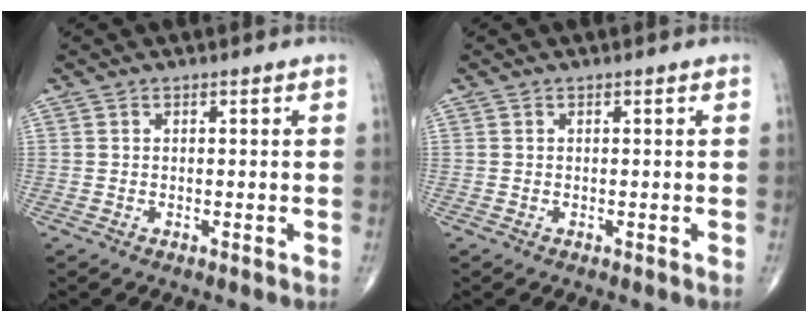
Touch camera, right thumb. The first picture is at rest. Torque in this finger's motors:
{"motor_torque": [0.00, 0.00, 0.21, 0.21, 0.05]}